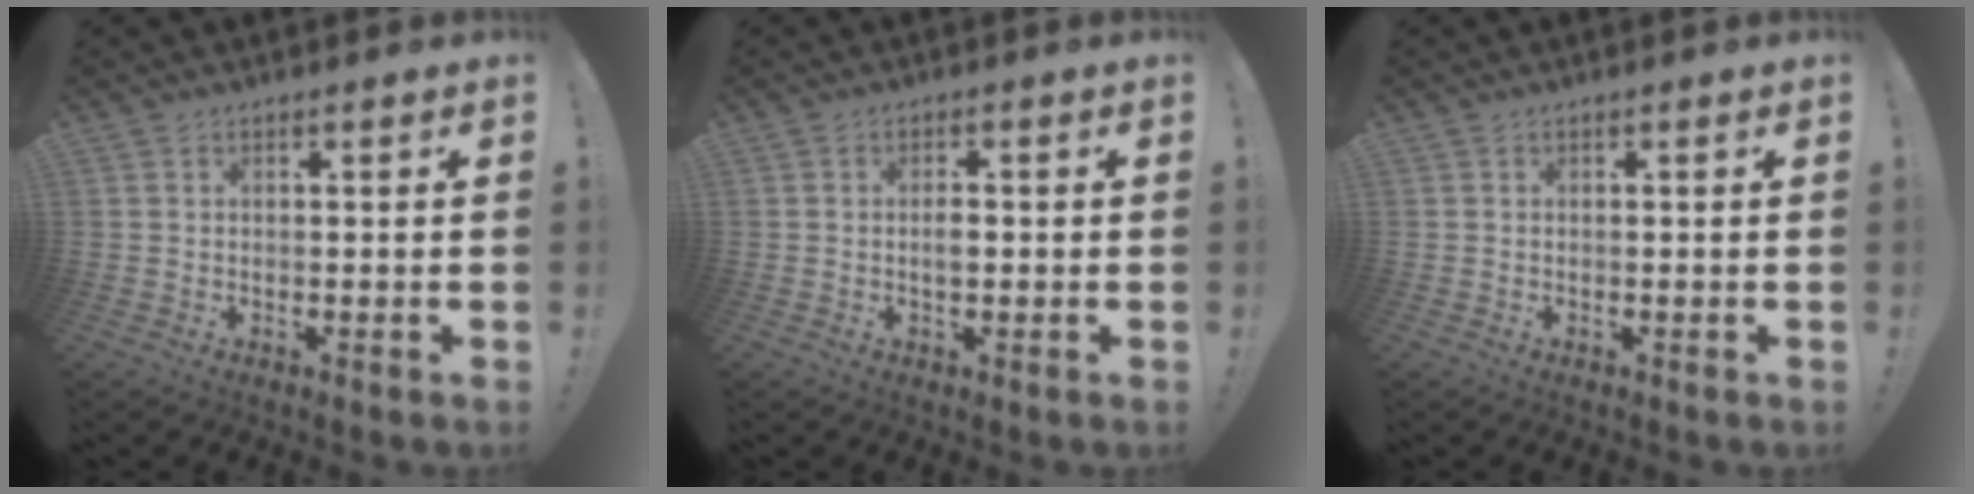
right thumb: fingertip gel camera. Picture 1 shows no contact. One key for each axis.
{"total": 2.6, "fx": -0.4, "fy": 1.3, "fz": 2.2, "tx": -0.030, "ty": 0.003, "tz": -0.010}
{"total": 0.0}